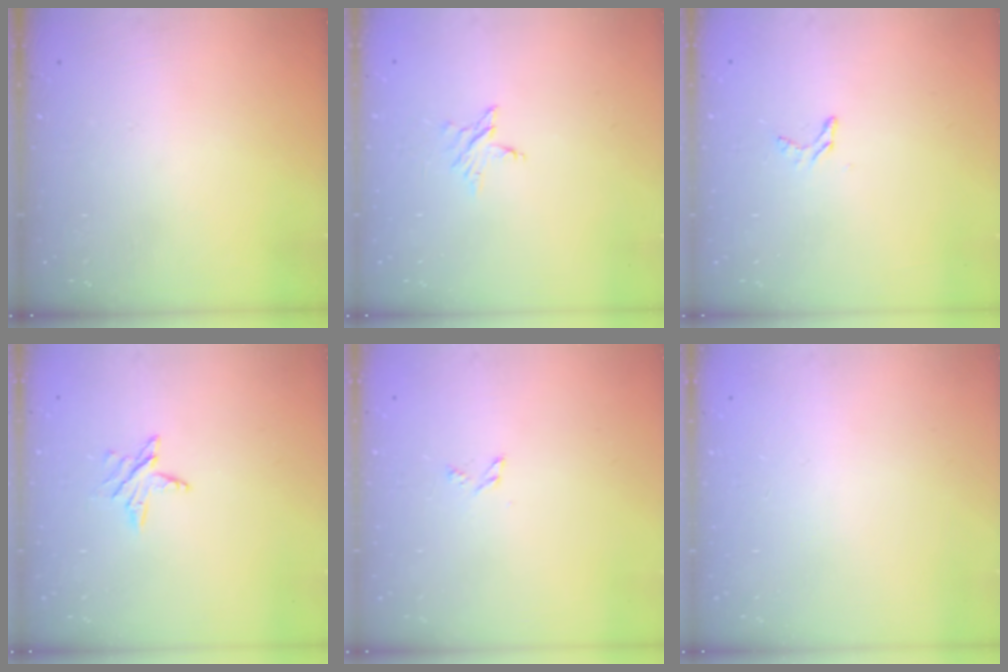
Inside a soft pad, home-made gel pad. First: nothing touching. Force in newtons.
{"total": 2.7, "press": 2.7, "slide": 0.2}
{"total": 3.8, "press": 3.8, "slide": 0.3}
{"total": 4.7, "press": 4.7, "slide": 0.6}
{"total": 2.4, "press": 2.3, "slide": 0.3}
{"total": 0.0}